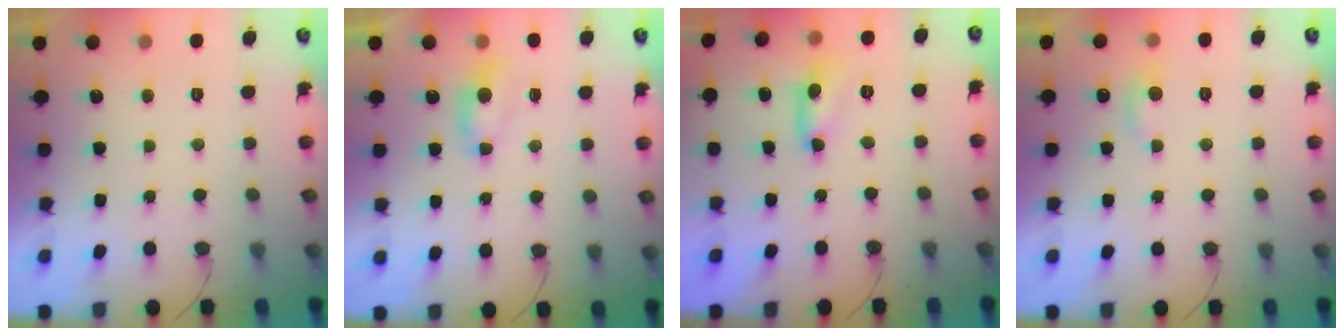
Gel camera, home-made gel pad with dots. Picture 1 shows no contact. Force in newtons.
{"total": 5.1, "press": 5.1, "slide": 0.5}
{"total": 4.9, "press": 4.8, "slide": 0.4}
{"total": 6.0, "press": 6.0, "slide": 0.6}